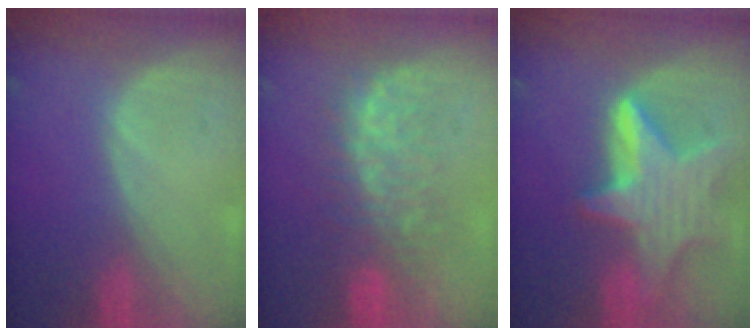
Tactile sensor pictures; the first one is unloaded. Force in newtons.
{"total": 7.8, "press": 7.6, "slide": 1.4}
{"total": 9.4, "press": 9.4, "slide": 0.8}